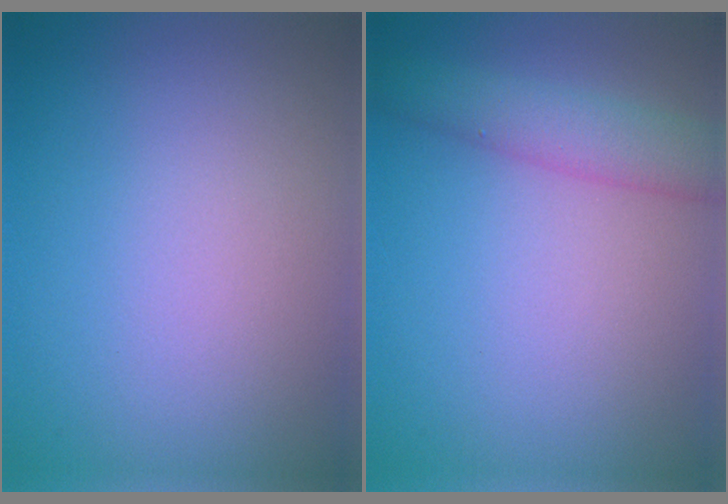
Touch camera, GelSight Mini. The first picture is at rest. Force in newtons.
{"total": 3.7, "press": 3.7, "slide": 0.2}